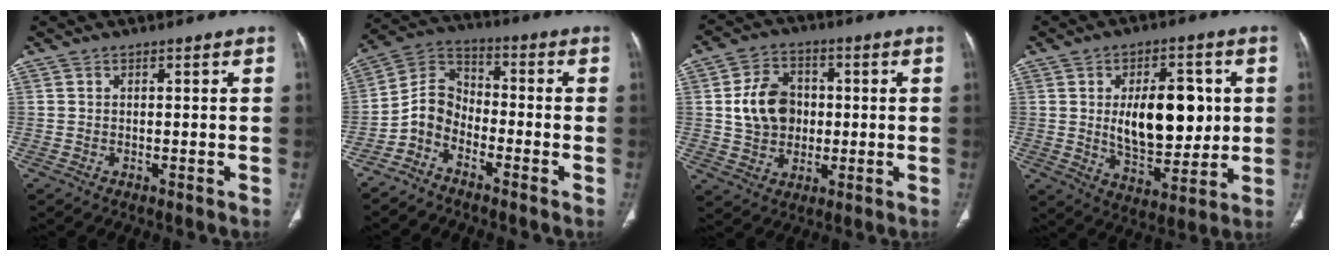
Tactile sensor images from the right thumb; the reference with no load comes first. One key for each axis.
{"total": 7.0, "fx": -4.1, "fy": 4.6, "fz": 3.4, "tx": -0.058, "ty": 0.055, "tz": -0.095}
{"total": 10.9, "fx": 0.6, "fy": 8.7, "fz": 6.5, "tx": -0.088, "ty": 0.009, "tz": 0.013}
{"total": 16.2, "fx": 1.8, "fy": 8.7, "fz": 13.5, "tx": -0.166, "ty": -0.012, "tz": 0.037}